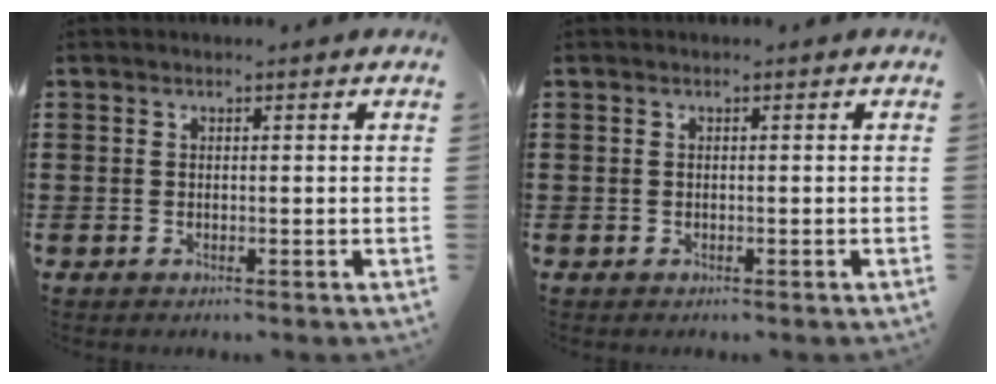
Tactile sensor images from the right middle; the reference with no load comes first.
{"total": 0.0}